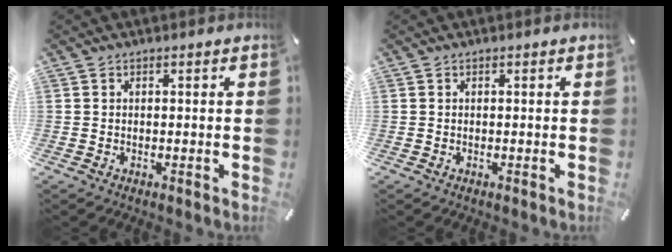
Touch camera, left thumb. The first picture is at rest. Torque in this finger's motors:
{"motor_torque": [-0.03, -0.02, 0.00, 0.00, 0.00]}